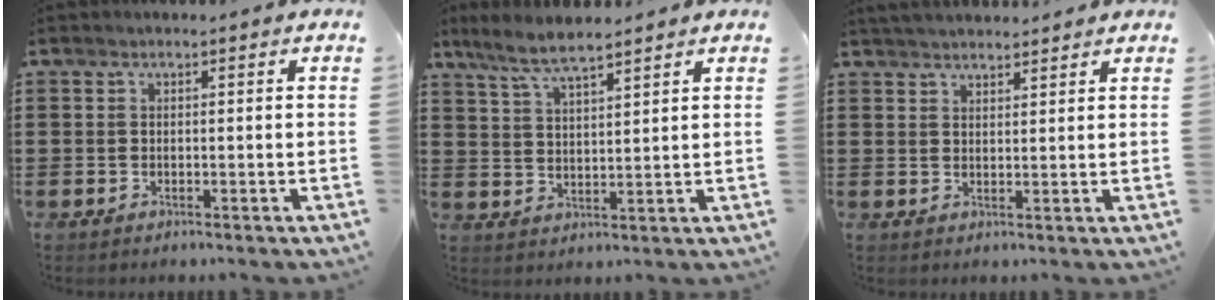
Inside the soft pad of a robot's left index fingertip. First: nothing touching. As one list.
[{"total": 5.1, "force": [4.4, 0.7, 2.5], "torque": [-0.065, -0.009, 0.079]}, {"total": 2.7, "force": [2.7, 0.2, 0.2], "torque": [-0.011, -0.002, 0.053]}]